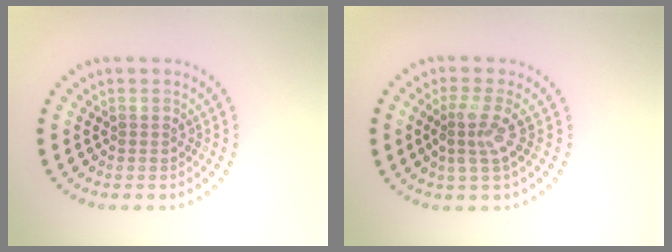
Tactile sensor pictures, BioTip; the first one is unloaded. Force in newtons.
{"total": 2.7, "press": 2.0, "slide": 1.8}